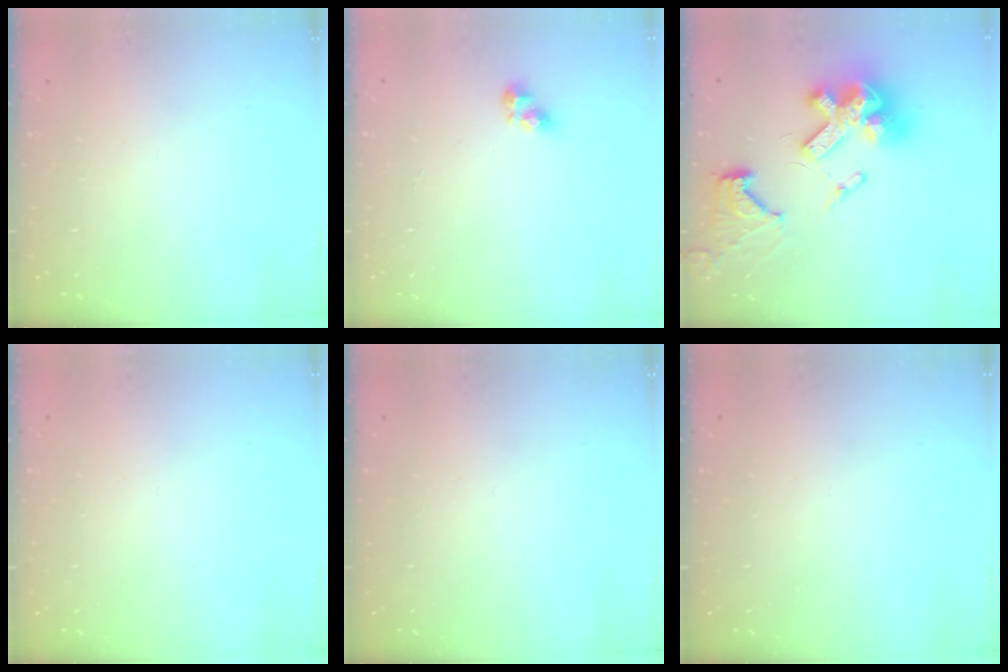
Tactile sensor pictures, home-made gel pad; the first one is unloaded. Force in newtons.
{"total": 5.0, "press": 5.0, "slide": 0.5}
{"total": 20.1, "press": 20.0, "slide": 1.9}
{"total": 0.0}
{"total": 0.0}
{"total": 0.0}